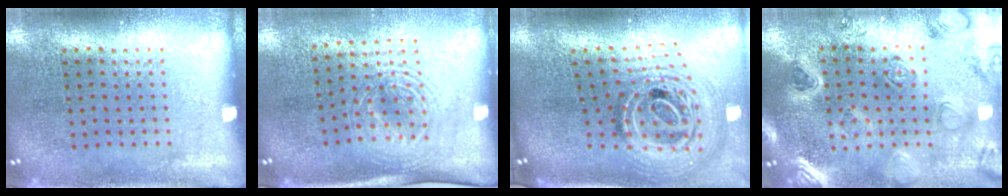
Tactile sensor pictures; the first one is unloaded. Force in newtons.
{"total": 1.7, "press": 1.4, "slide": 1.0}
{"total": 2.4, "press": 1.7, "slide": 1.6}
{"total": 2.2, "press": 2.2, "slide": 0.2}